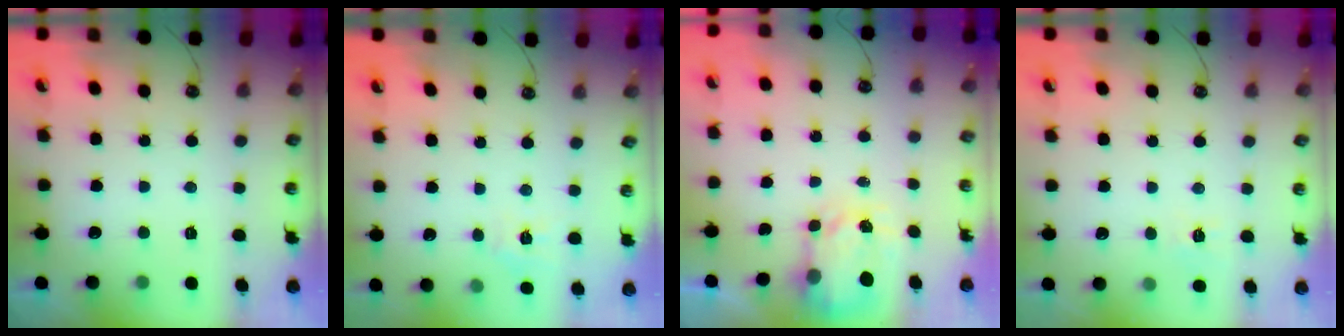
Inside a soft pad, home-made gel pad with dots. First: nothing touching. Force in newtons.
{"total": 4.9, "press": 4.9, "slide": 0.7}
{"total": 3.9, "press": 3.8, "slide": 0.5}
{"total": 6.7, "press": 6.7, "slide": 0.6}